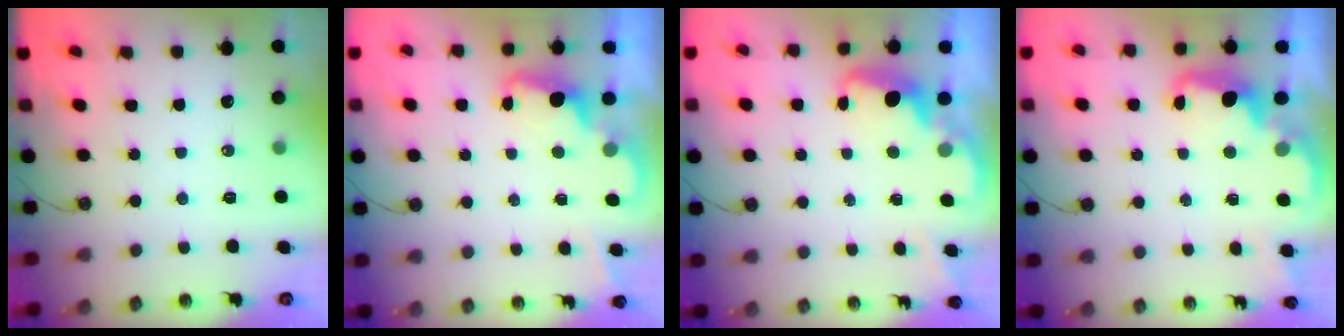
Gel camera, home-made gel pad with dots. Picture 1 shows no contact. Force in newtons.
{"total": 2.5, "press": 2.4, "slide": 0.5}
{"total": 2.7, "press": 2.6, "slide": 0.8}
{"total": 2.6, "press": 2.6, "slide": 0.7}